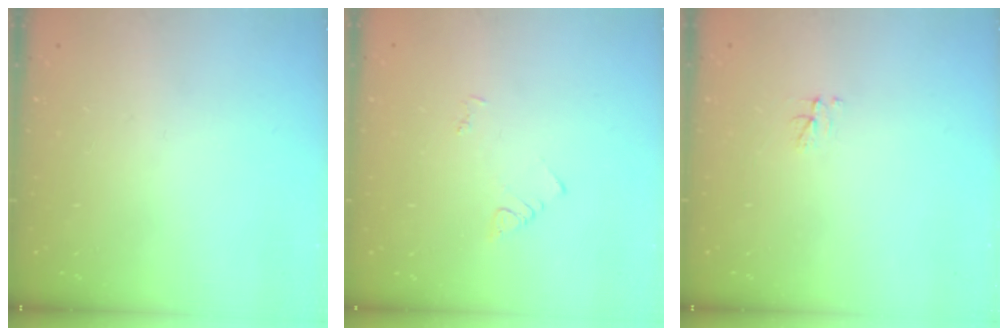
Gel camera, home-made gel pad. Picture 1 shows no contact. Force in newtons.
{"total": 3.3, "press": 3.2, "slide": 0.4}
{"total": 2.9, "press": 2.9, "slide": 0.4}